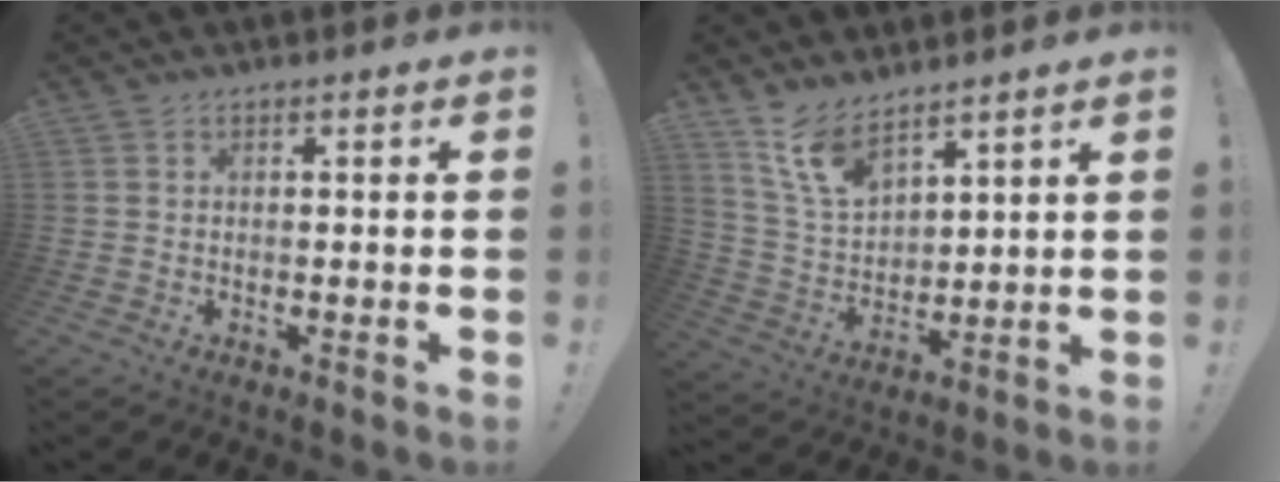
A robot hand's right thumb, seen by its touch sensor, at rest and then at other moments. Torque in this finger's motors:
{"motor_torque": [-0.05, 0.49, 0.18, -0.08, 0.03]}